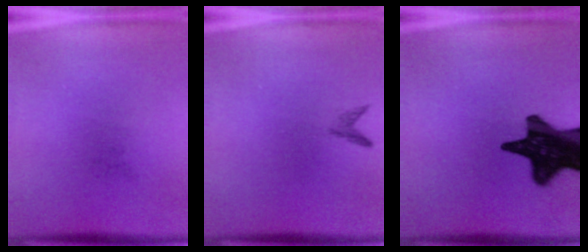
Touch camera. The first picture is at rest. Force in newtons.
{"total": 0.8}
{"total": 17.7}